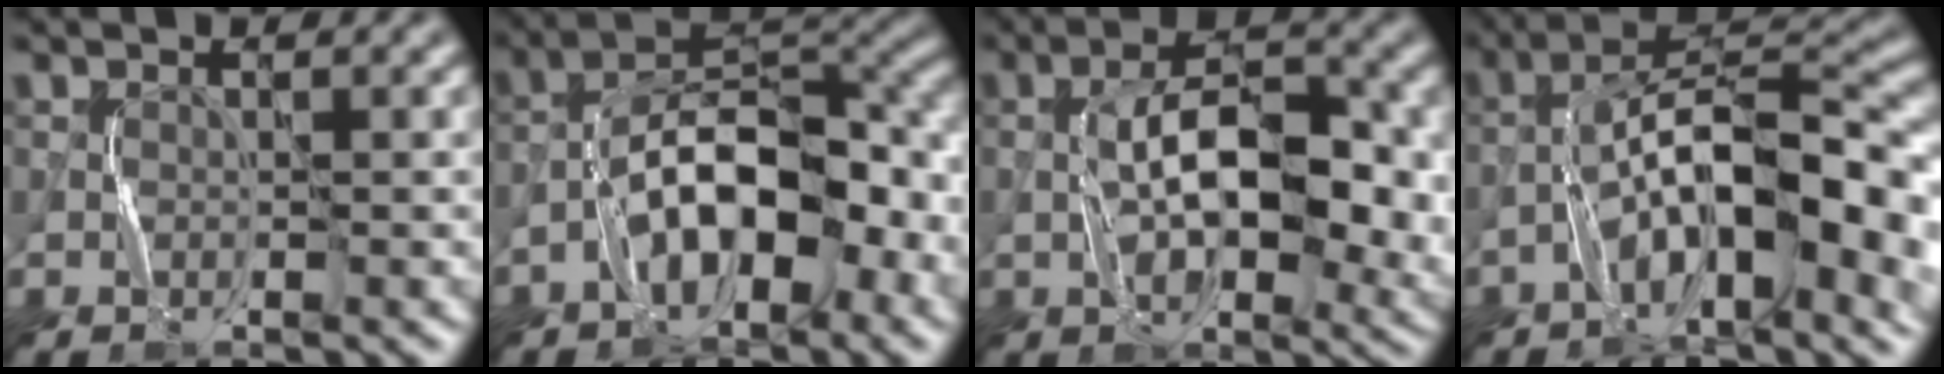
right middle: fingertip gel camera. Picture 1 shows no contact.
{"total": 9.5, "force": [-3.5, 4.3, 7.7], "torque": [-0.119, 0.027, -0.066]}
{"total": 8.9, "force": [-0.1, 4.3, 7.8], "torque": [-0.127, 0.005, -0.002]}
{"total": 11.5, "force": [-3.2, 3.7, 10.4], "torque": [-0.172, 0.021, -0.056]}